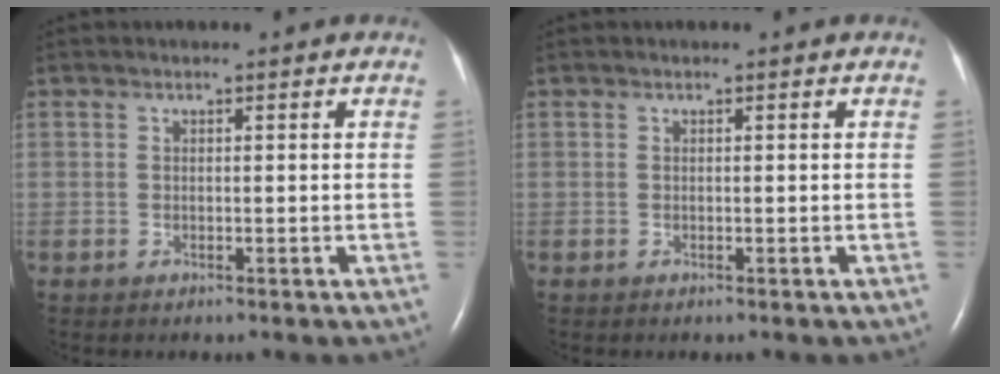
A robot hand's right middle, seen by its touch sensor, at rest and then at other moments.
{"total": 0.0}